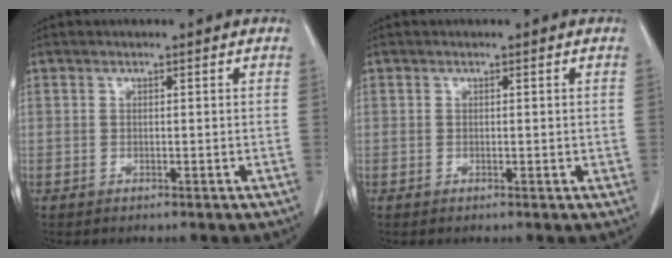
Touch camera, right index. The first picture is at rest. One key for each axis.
{"total": 0.8, "fx": 0.0, "fy": 0.4, "fz": 0.7, "tx": -0.007, "ty": -0.001, "tz": 0.003}